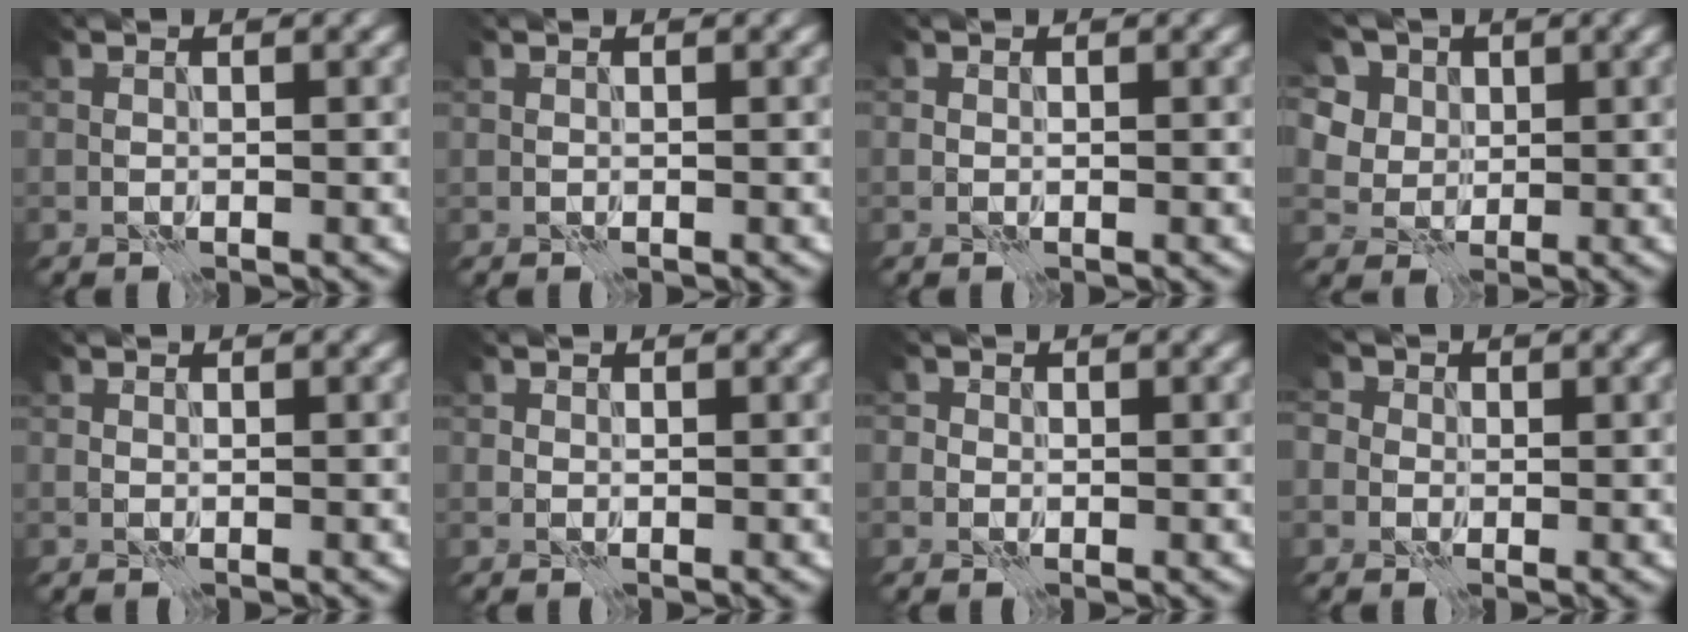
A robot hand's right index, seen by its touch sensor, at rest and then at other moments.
{"total": 0.0}
{"total": 0.0}
{"total": 9.5, "force": [5.0, 6.9, 4.2], "torque": [-0.105, 0.017, 0.062]}
{"total": 0.0}
{"total": 0.0}
{"total": 1.2, "force": [-0.1, 1.2, 0.1], "torque": [0.008, 0.004, -0.019]}
{"total": 4.3, "force": [0.9, 4.0, 1.4], "torque": [-0.027, 0.030, -0.025]}